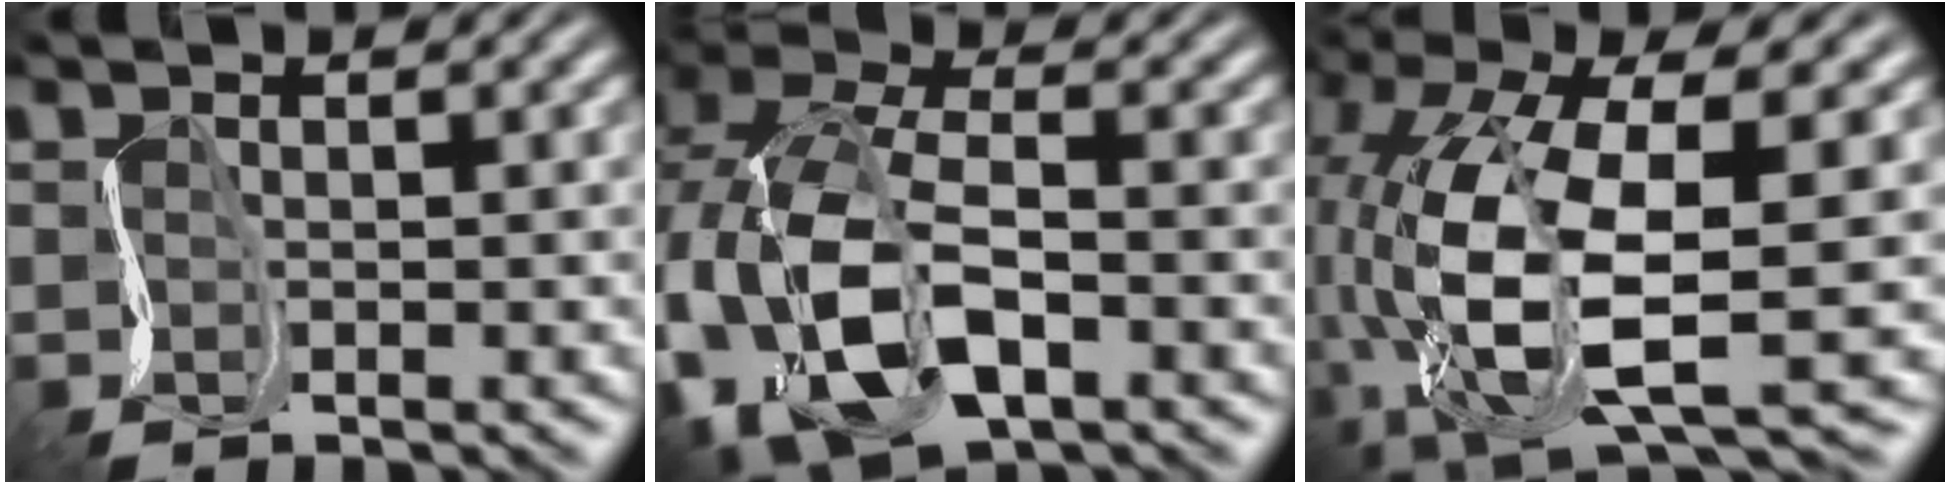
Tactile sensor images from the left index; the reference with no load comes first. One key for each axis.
{"total": 11.4, "fx": -3.9, "fy": 7.1, "fz": 8.1, "tx": -0.201, "ty": -0.017, "tz": -0.069}
{"total": 11.6, "fx": -2.2, "fy": 5.6, "fz": 9.9, "tx": -0.222, "ty": -0.027, "tz": -0.033}